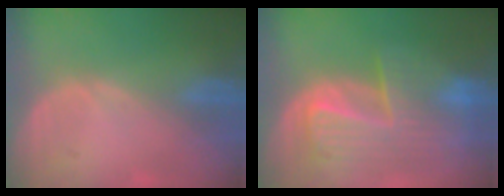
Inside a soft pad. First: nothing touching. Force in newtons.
{"total": 10.1, "press": 8.8, "slide": 5.0}